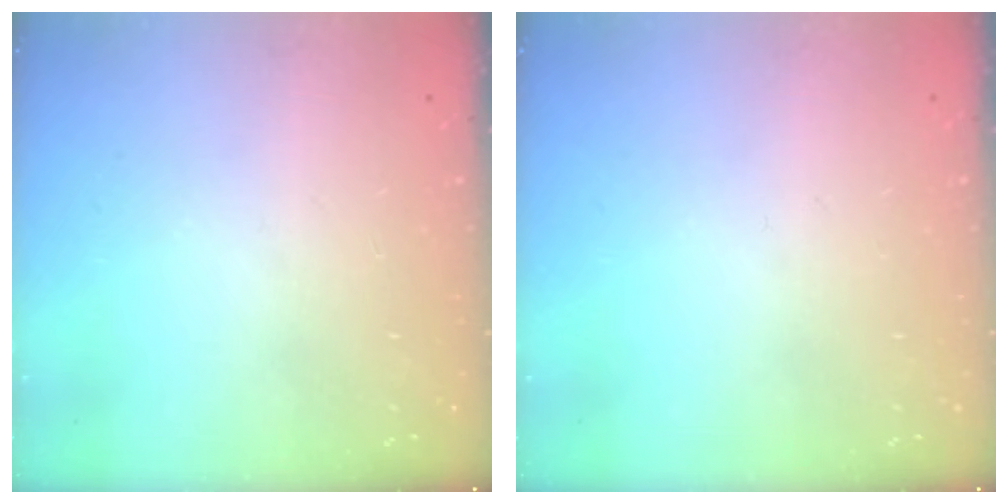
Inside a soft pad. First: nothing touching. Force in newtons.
{"total": 0.0}